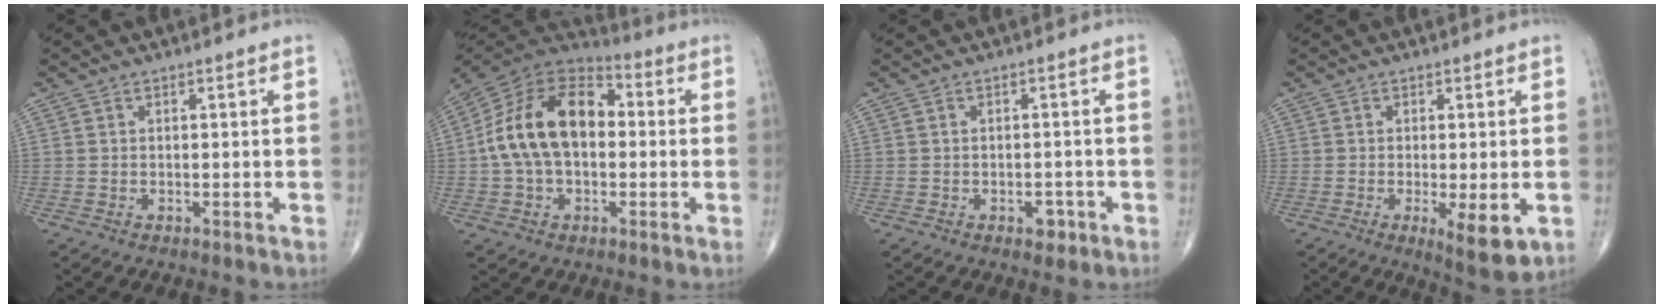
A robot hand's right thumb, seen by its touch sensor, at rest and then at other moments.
{"total": 18.2, "force": [0.7, 11.6, 14.1], "torque": [-0.244, 0.039, 0.002]}
{"total": 2.5, "force": [-1.3, 1.5, 1.6], "torque": [-0.010, 0.004, -0.014]}
{"total": 7.1, "force": [-2.0, 1.9, 6.6], "torque": [-0.101, -0.020, -0.028]}